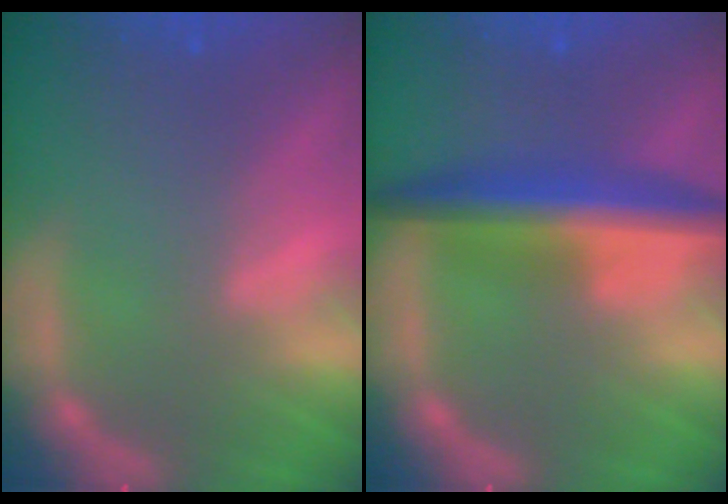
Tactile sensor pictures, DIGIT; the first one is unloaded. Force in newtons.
{"total": 6.6}